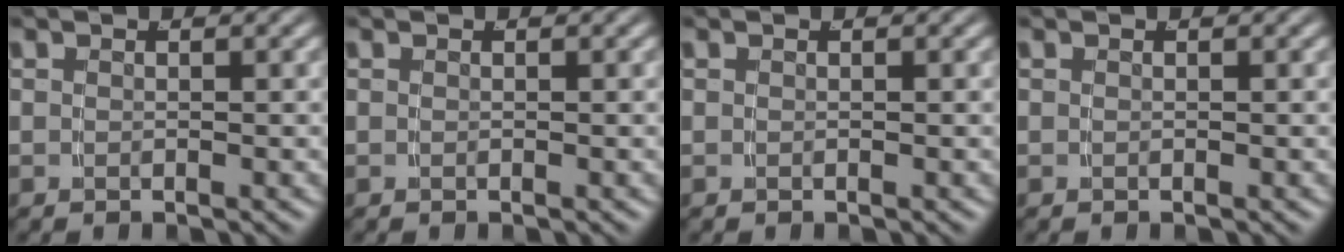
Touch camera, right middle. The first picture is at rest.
{"total": 0.0}
{"total": 0.0}
{"total": 0.0}